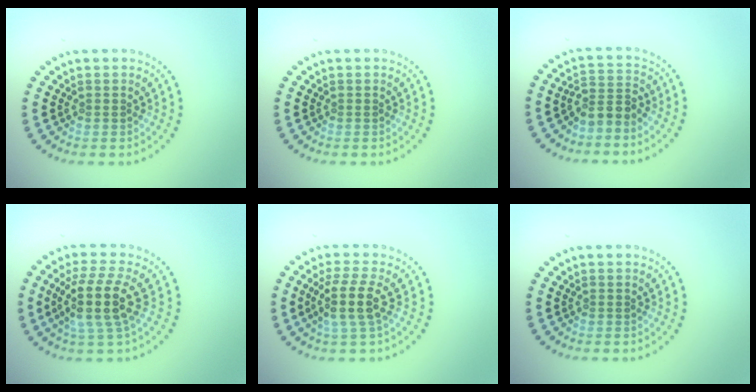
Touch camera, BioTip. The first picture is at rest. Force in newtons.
{"total": 0.0}
{"total": 2.5, "press": 1.8, "slide": 1.7}
{"total": 4.5, "press": 3.6, "slide": 2.6}
{"total": 3.7, "press": 2.9, "slide": 2.2}
{"total": 0.0}